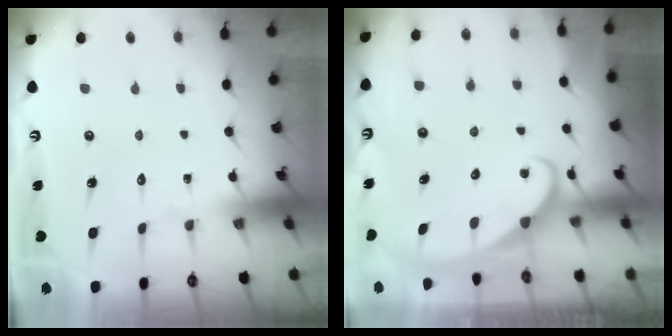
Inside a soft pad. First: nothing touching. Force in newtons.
{"total": 2.4, "press": 2.3, "slide": 0.4}